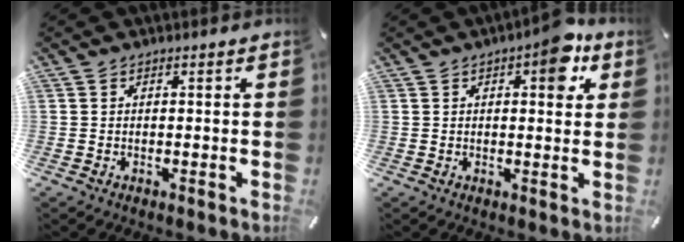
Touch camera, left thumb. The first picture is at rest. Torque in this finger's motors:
{"motor_torque": [1.68, 1.57, 1.05, -0.88, 0.29]}